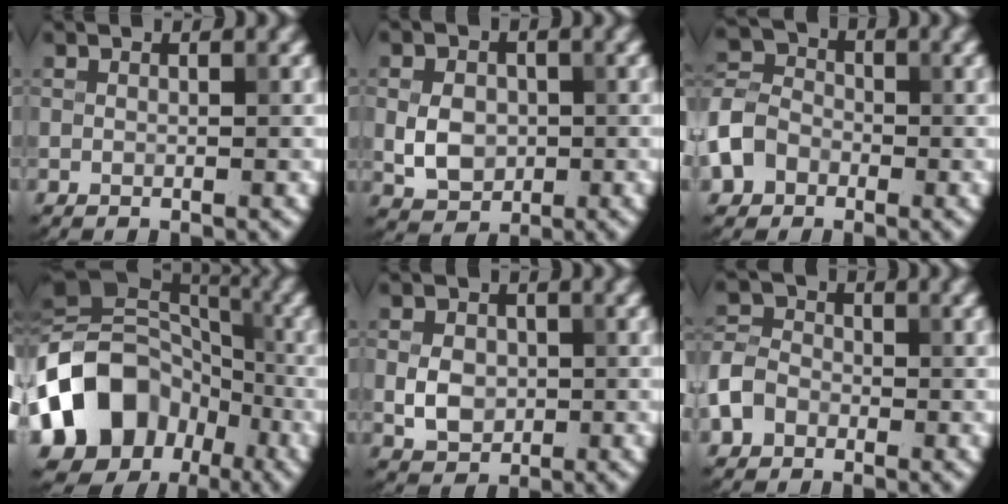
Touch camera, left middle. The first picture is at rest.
{"total": 3.6, "force": [-0.3, 2.8, 2.2], "torque": [-0.042, -0.001, -0.007]}
{"total": 5.7, "force": [-2.6, 4.4, 2.5], "torque": [-0.051, -0.008, -0.061]}
{"total": 14.8, "force": [-5.6, 11.5, 7.5], "torque": [-0.162, -0.003, -0.110]}
{"total": 3.1, "force": [-0.3, 2.5, 1.9], "torque": [-0.037, -0.001, -0.009]}
{"total": 4.1, "force": [-1.9, 3.1, 1.9], "torque": [-0.043, 0.001, -0.046]}